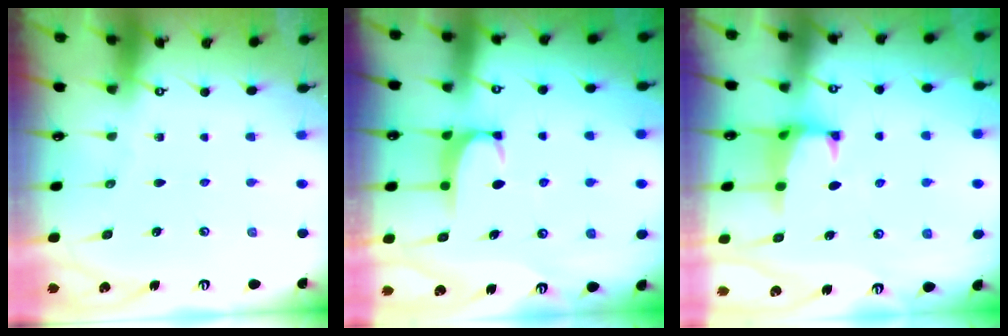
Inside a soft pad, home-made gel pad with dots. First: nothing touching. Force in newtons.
{"total": 1.7, "press": 1.6, "slide": 0.5}
{"total": 1.5, "press": 1.3, "slide": 0.7}